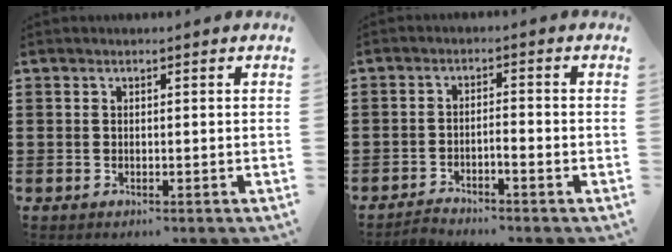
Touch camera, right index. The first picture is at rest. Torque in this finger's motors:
{"motor_torque": [-0.06, 0.32, -0.05, -0.01]}